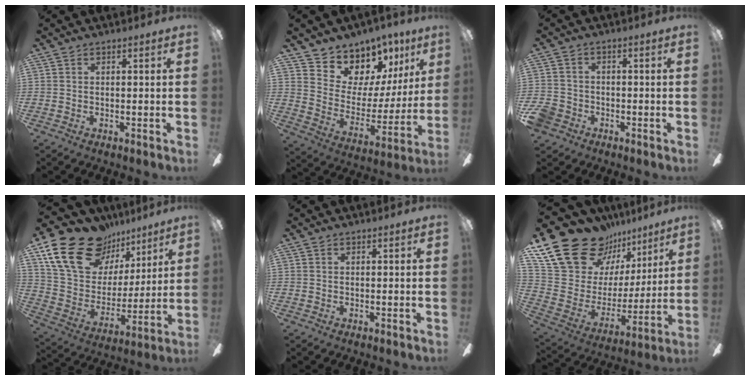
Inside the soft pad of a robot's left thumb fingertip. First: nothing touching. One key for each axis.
{"total": 10.1, "fx": 7.9, "fy": 6.3, "fz": 0.8, "tx": -0.027, "ty": -0.082, "tz": 0.148}
{"total": 4.8, "fx": -2.7, "fy": 3.8, "fz": 1.5, "tx": -0.049, "ty": 0.012, "tz": -0.054}
{"total": 22.3, "fx": 14.6, "fy": 13.6, "fz": 10.0, "tx": -0.180, "ty": -0.078, "tz": 0.275}
{"total": 0.0}
{"total": 24.3, "fx": 17.1, "fy": 13.6, "fz": 10.8, "tx": -0.205, "ty": -0.110, "tz": 0.325}